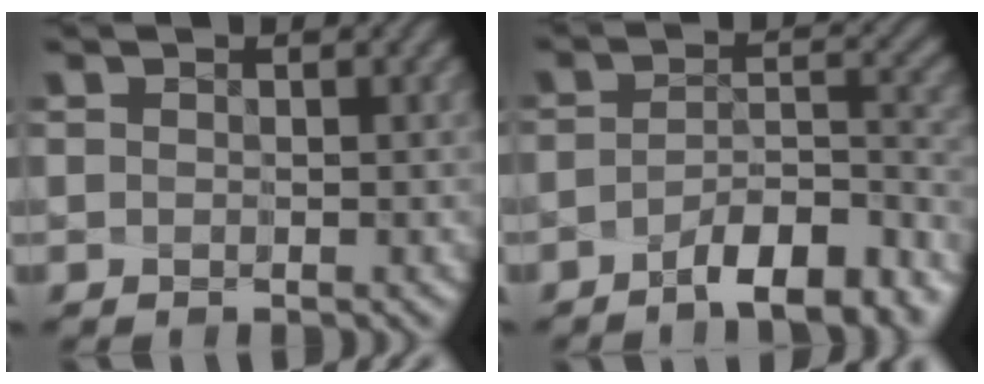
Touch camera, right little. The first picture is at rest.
{"total": 6.8, "force": [-5.7, 1.1, 3.5], "torque": [-0.041, -0.013, -0.080]}